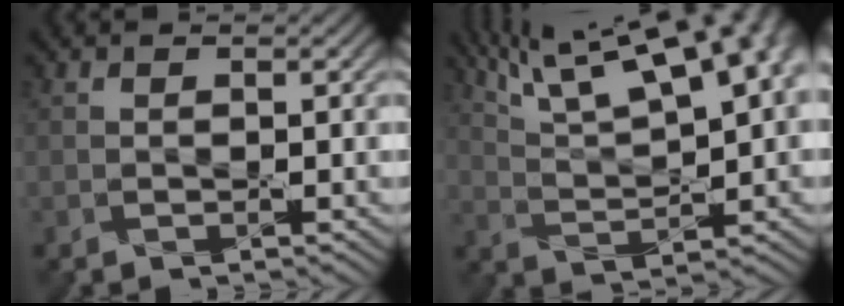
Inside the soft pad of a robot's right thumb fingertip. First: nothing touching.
{"total": 18.3, "force": [10.3, 6.1, 13.8], "torque": [-0.242, 0.039, 0.158]}